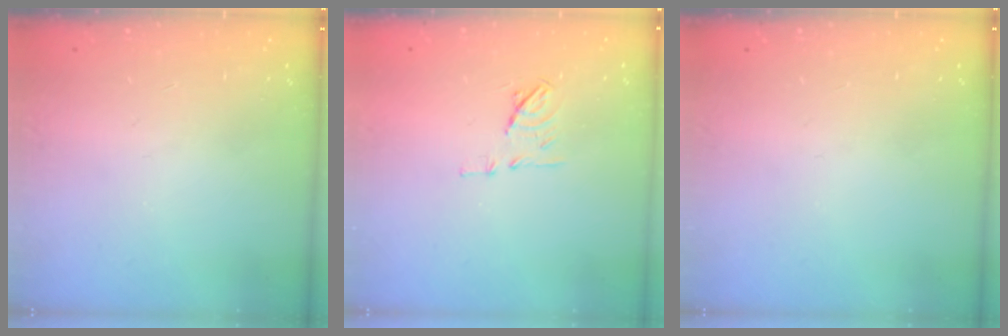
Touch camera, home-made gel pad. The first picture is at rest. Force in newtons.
{"total": 7.6, "press": 7.6, "slide": 0.8}
{"total": 0.0}